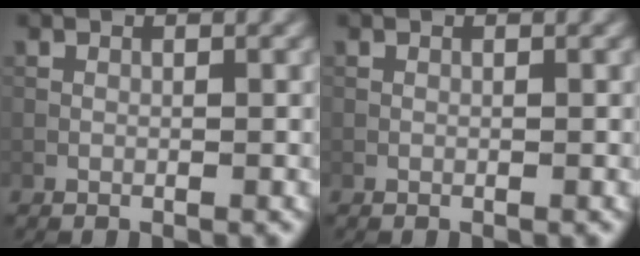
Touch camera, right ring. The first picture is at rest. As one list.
[{"total": 0.0}]